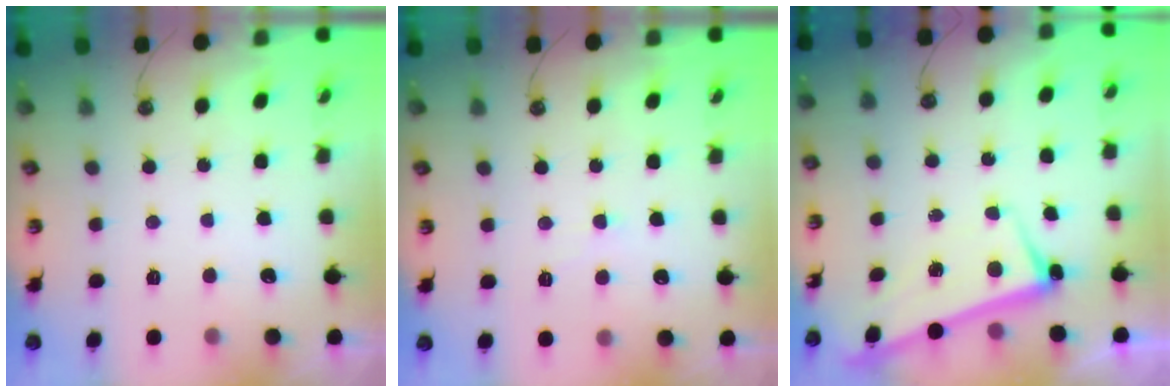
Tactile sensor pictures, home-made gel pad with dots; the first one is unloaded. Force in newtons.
{"total": 0.9, "press": 0.8, "slide": 0.3}
{"total": 2.8, "press": 2.8, "slide": 0.4}